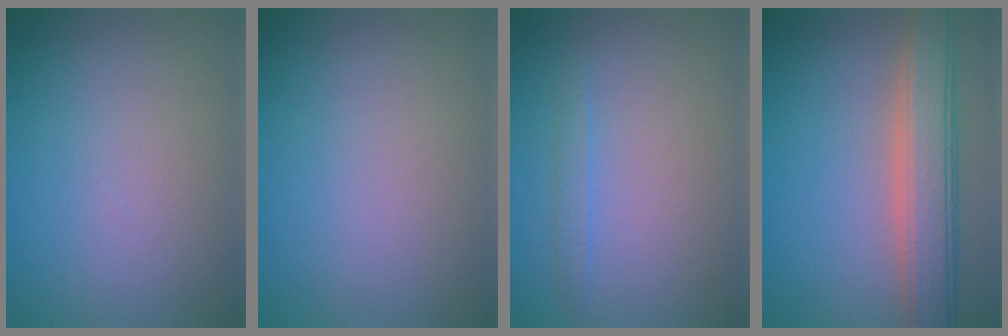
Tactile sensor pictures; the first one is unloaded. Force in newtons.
{"total": 0.0}
{"total": 1.1, "press": 1.1, "slide": 0.0}
{"total": 6.4, "press": 6.4, "slide": 0.8}